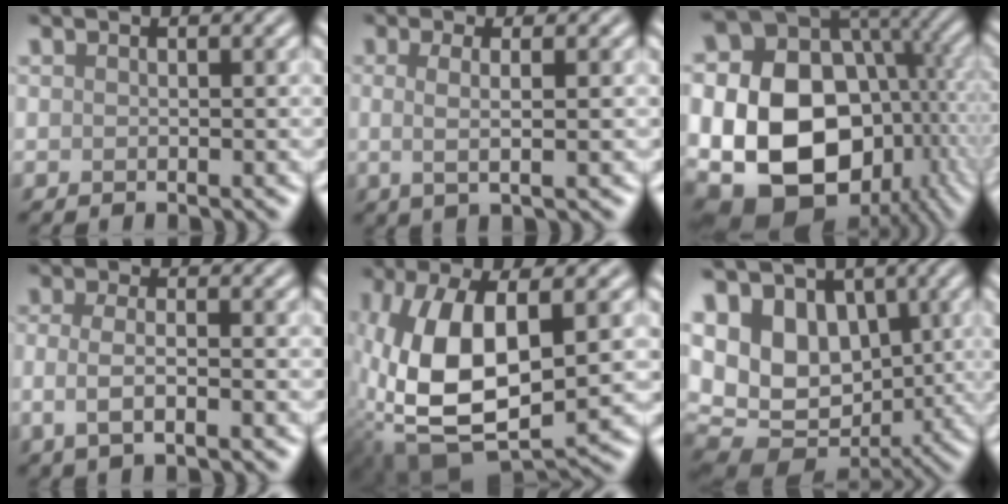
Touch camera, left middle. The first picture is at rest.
{"total": 2.6, "force": [0.1, 0.7, 2.5], "torque": [-0.048, -0.001, 0.000]}
{"total": 21.9, "force": [-2.4, 16.7, 14.1], "torque": [-0.277, -0.021, -0.025]}
{"total": 3.1, "force": [-0.9, 1.2, 2.7], "torque": [-0.057, -0.003, -0.021]}
{"total": 12.9, "force": [-0.3, 6.7, 11.0], "torque": [-0.234, -0.017, 0.000]}
{"total": 11.2, "force": [2.0, 8.5, 7.1], "torque": [-0.129, 0.013, 0.034]}